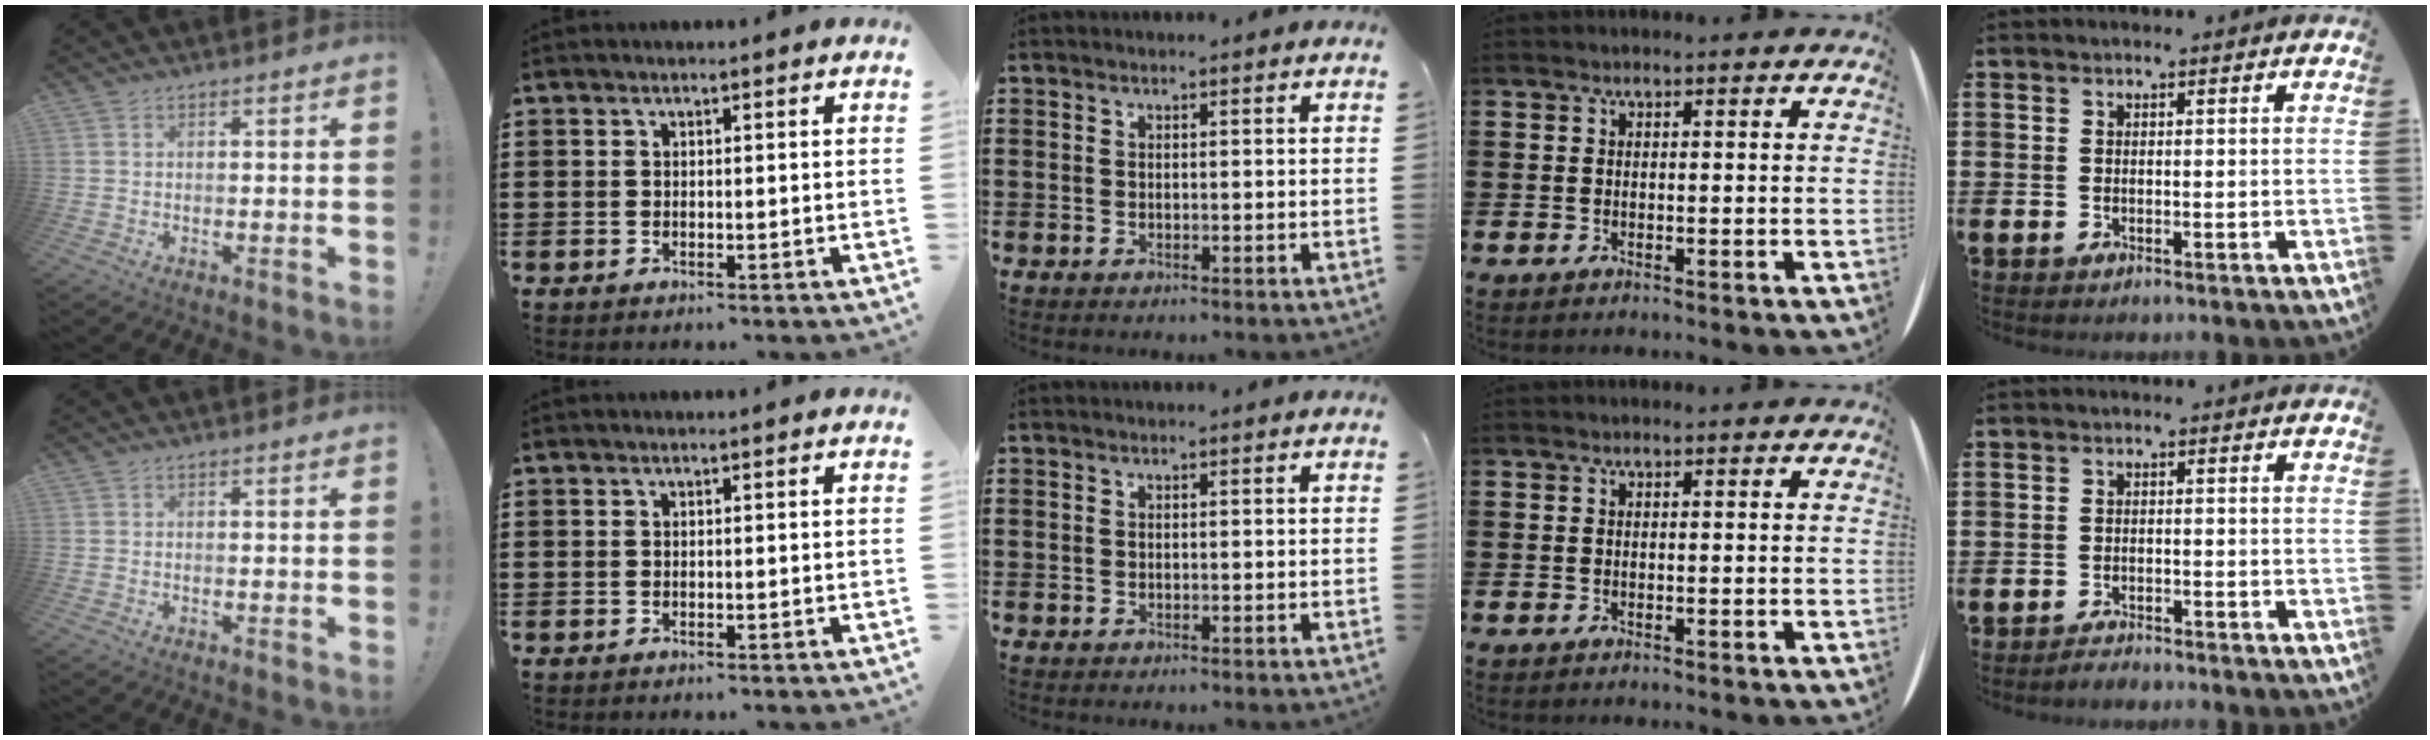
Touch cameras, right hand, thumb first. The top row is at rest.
{"little": {"total": 1.5, "force": [-1.5, 0.0, 0.0], "torque": [-0.004, 0.004, -0.030]}}